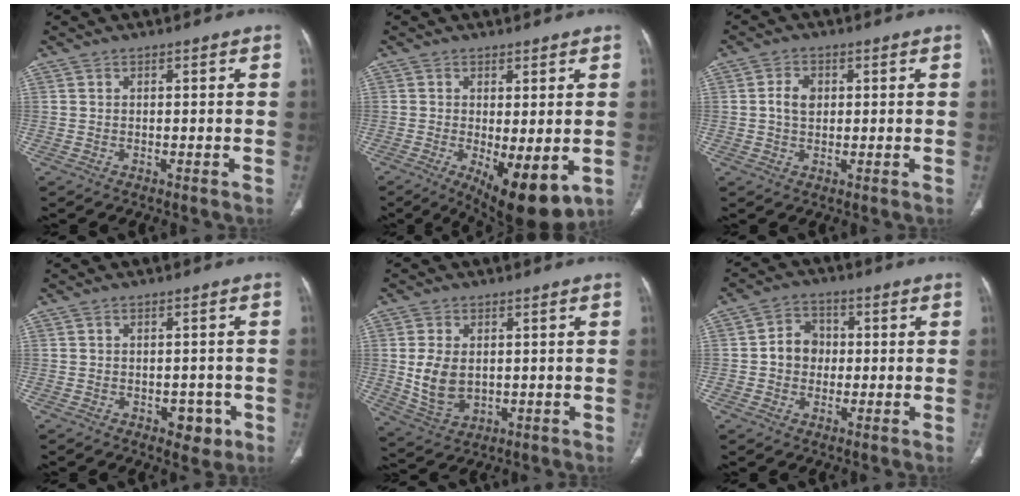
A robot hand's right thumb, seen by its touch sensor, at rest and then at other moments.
{"total": 11.4, "force": [-2.9, 4.3, 10.1], "torque": [-0.148, -0.024, -0.030]}
{"total": 3.8, "force": [0.5, 2.8, 2.6], "torque": [-0.043, 0.005, 0.008]}
{"total": 4.2, "force": [-1.7, 2.8, 2.5], "torque": [-0.010, 0.008, -0.017]}
{"total": 8.7, "force": [0.4, 5.9, 6.4], "torque": [-0.115, -0.009, 0.024]}
{"total": 6.3, "force": [-0.1, 5.5, 3.1], "torque": [-0.020, 0.015, -0.010]}